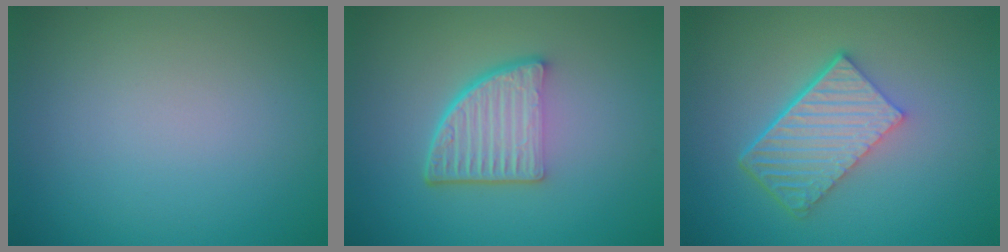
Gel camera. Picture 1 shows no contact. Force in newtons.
{"total": 5.5, "press": 3.8, "slide": 3.9}
{"total": 6.1, "press": 4.1, "slide": 4.4}